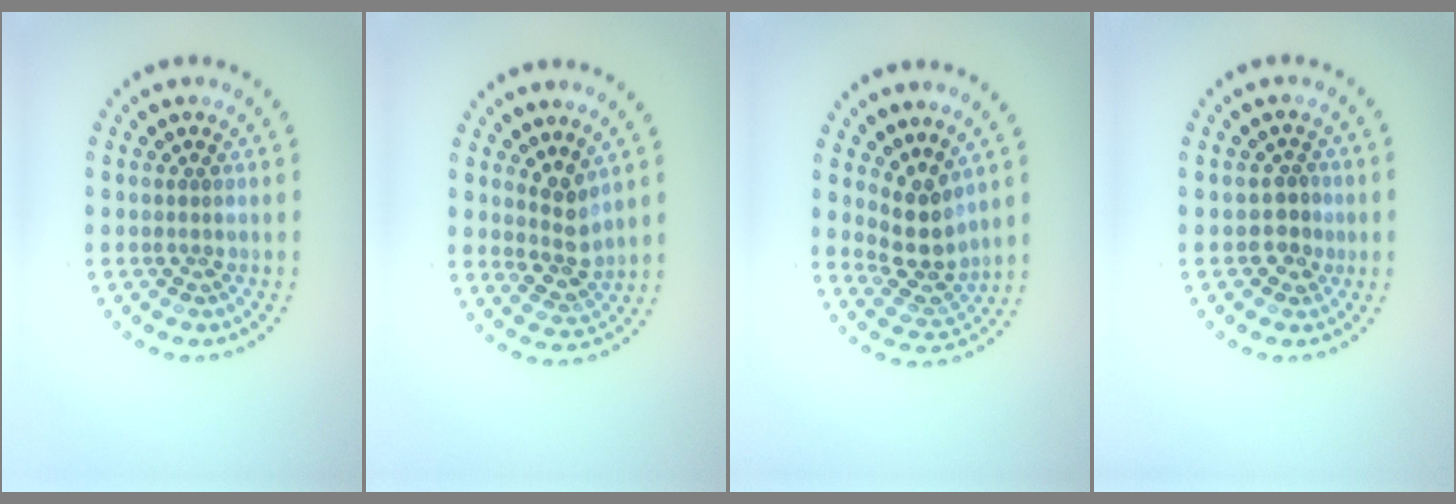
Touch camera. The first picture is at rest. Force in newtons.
{"total": 2.6, "press": 2.0, "slide": 1.8}
{"total": 3.6, "press": 2.8, "slide": 2.4}
{"total": 1.9, "press": 1.6, "slide": 1.0}